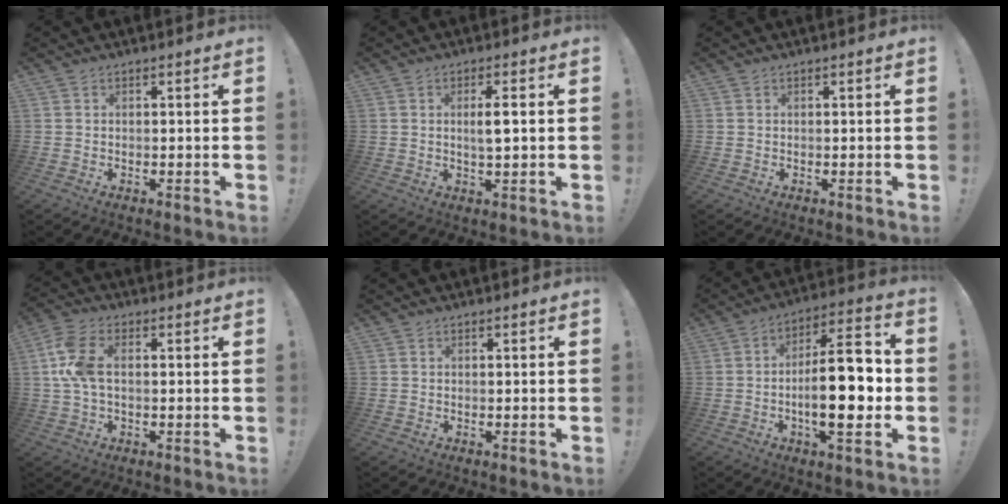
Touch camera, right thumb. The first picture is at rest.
{"total": 4.2, "force": [0.8, 0.8, 4.1], "torque": [-0.062, -0.007, 0.008]}
{"total": 0.0}
{"total": 8.8, "force": [0.7, 4.6, 7.4], "torque": [-0.156, 0.003, 0.017]}
{"total": 0.0}
{"total": 18.2, "force": [-3.2, 6.1, 16.8], "torque": [-0.268, 0.011, -0.053]}